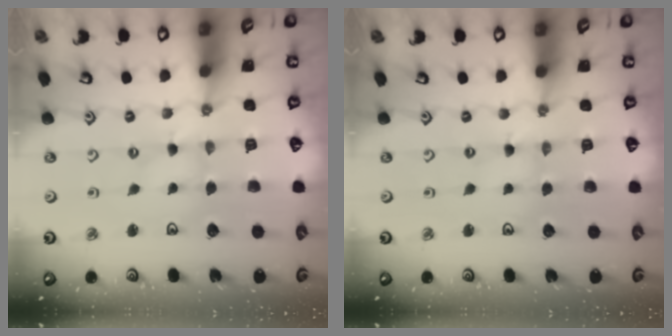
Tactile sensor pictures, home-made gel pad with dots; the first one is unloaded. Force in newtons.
{"total": 0.0}